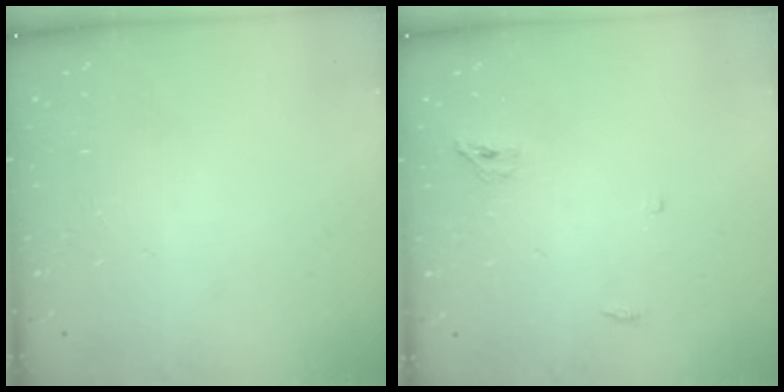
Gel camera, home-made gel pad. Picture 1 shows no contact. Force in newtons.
{"total": 3.4, "press": 3.4, "slide": 0.7}